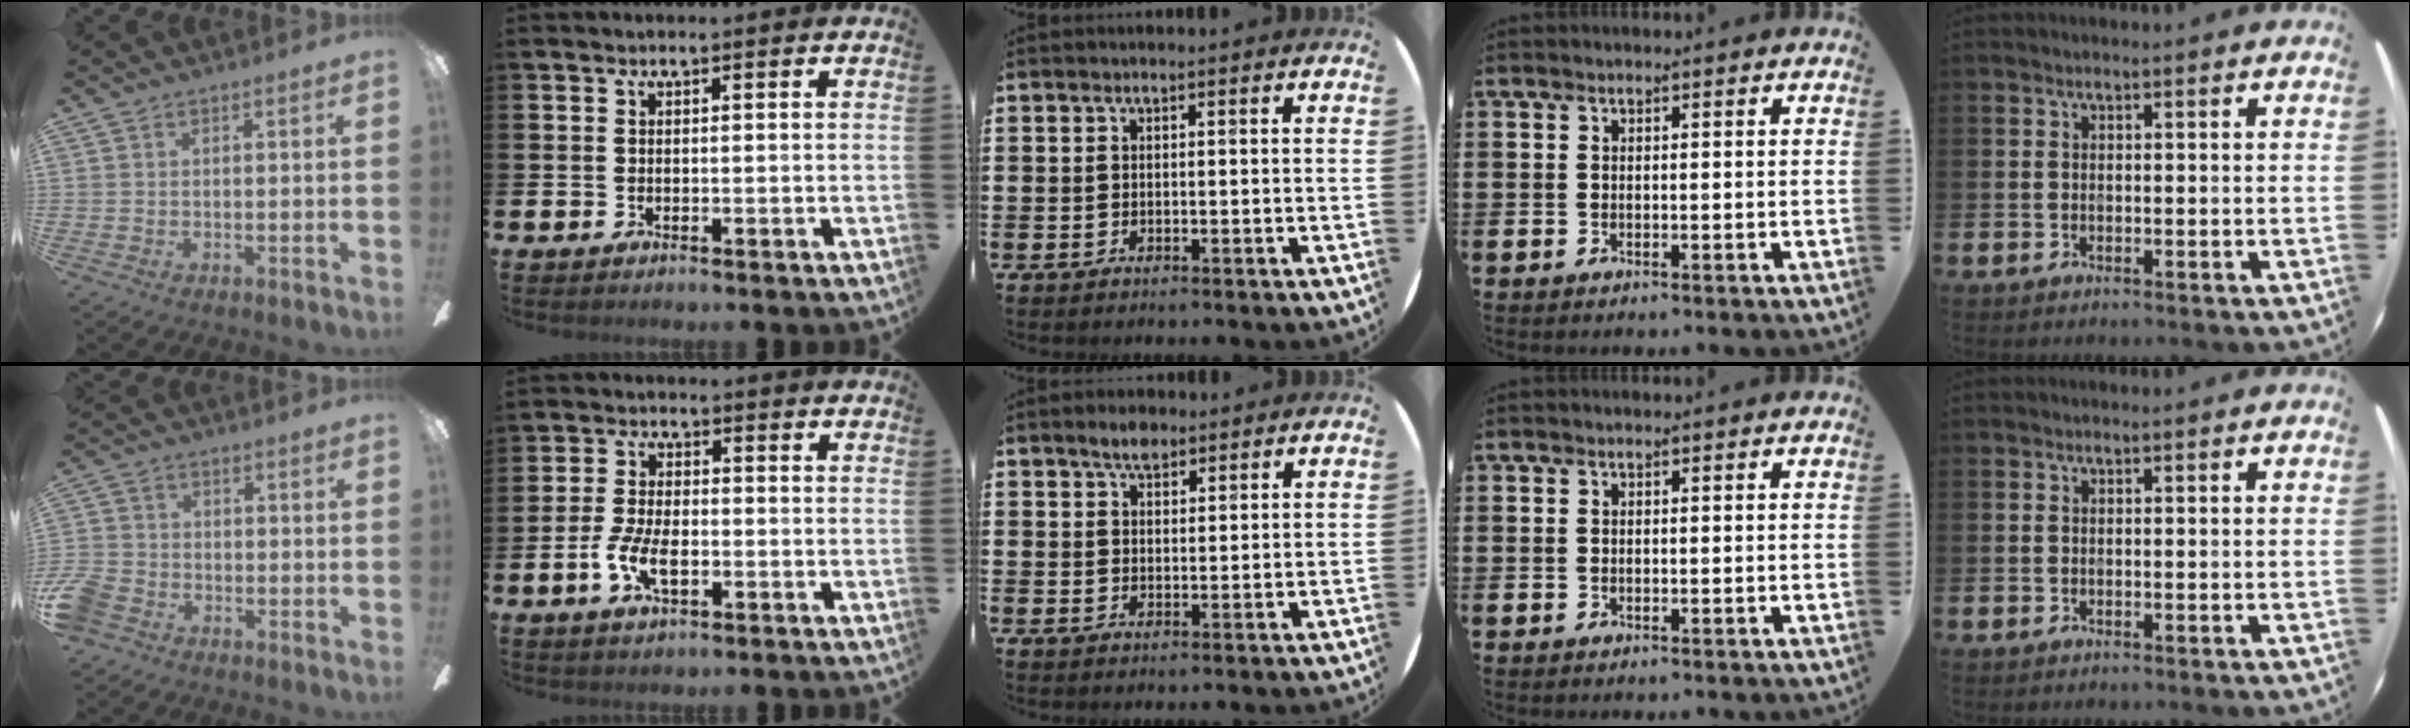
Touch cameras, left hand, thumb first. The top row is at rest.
{"thumb": {"total": 6.7, "force": [-3.9, 4.6, 2.8], "torque": [-0.071, 0.021, -0.077]}, "index": {"total": 5.4, "force": [-1.6, 2.5, 4.5], "torque": [-0.088, 0.002, -0.030]}, "middle": {"total": 3.0, "force": [2.5, 1.3, 1.2], "torque": [-0.017, 0.003, 0.045]}}